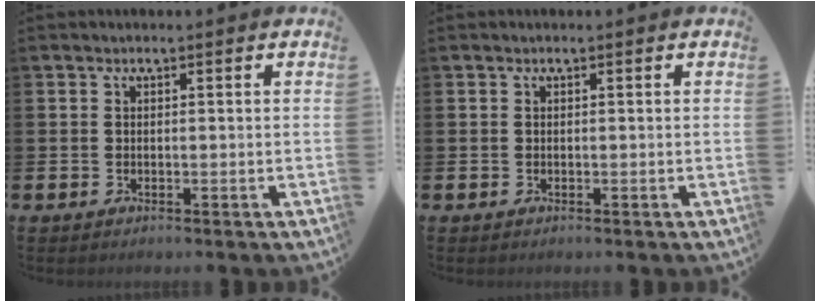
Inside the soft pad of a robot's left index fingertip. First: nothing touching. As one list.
[{"total": 0.0}]